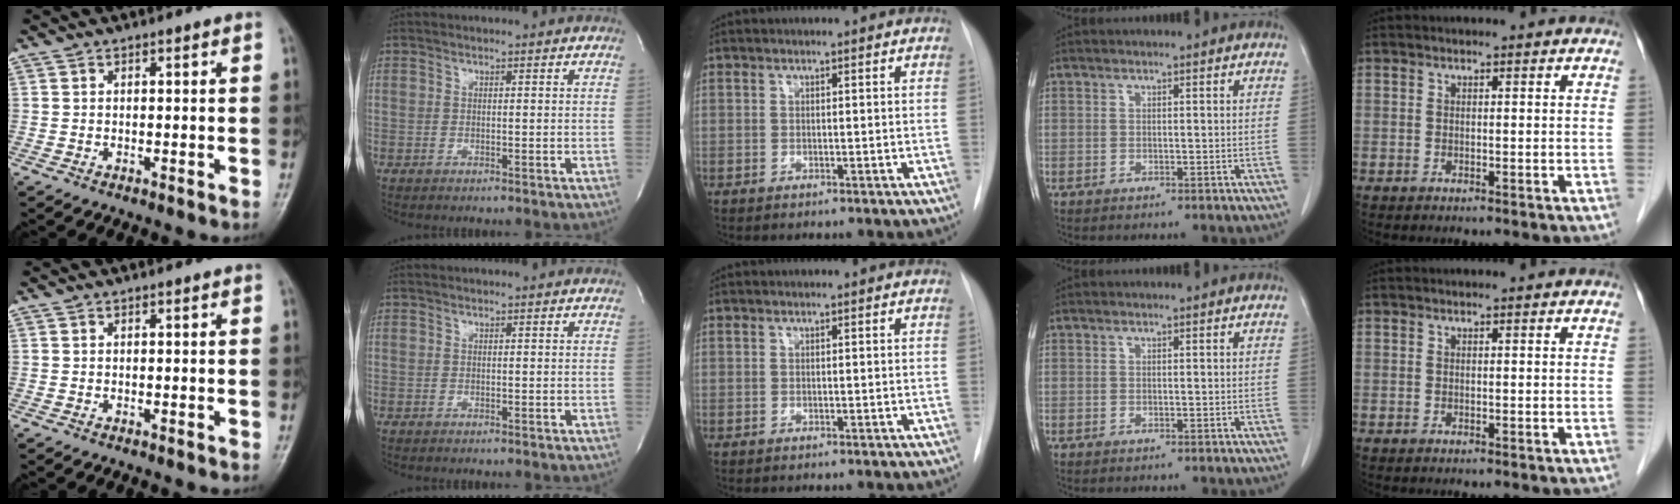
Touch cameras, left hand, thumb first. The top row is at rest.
{}